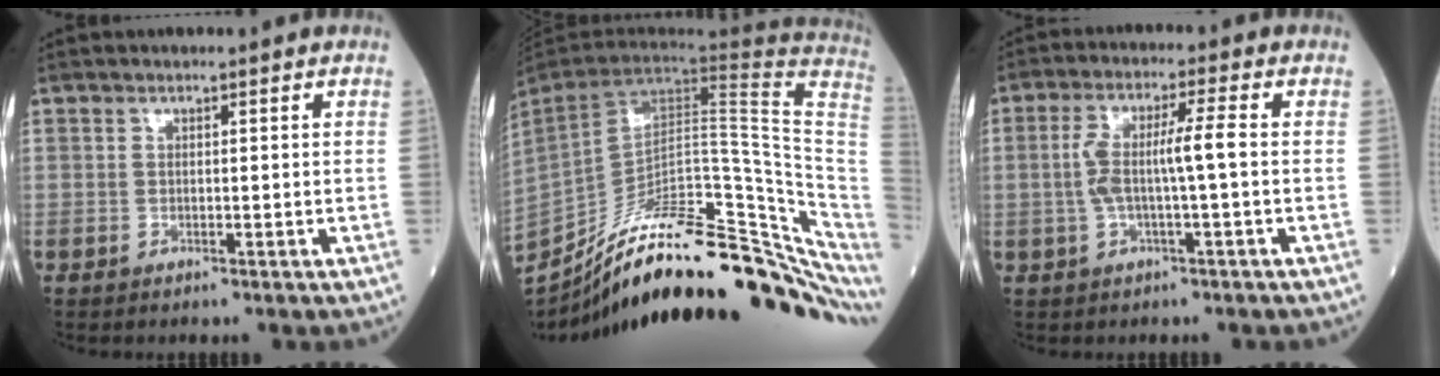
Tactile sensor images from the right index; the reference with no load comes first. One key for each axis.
{"total": 34.1, "fx": -23.5, "fy": 7.9, "fz": 23.4, "tx": -0.295, "ty": -0.017, "tz": -0.341}
{"total": 6.2, "fx": -0.4, "fy": 0.3, "fz": 6.2, "tx": -0.131, "ty": 0.019, "tz": -0.008}